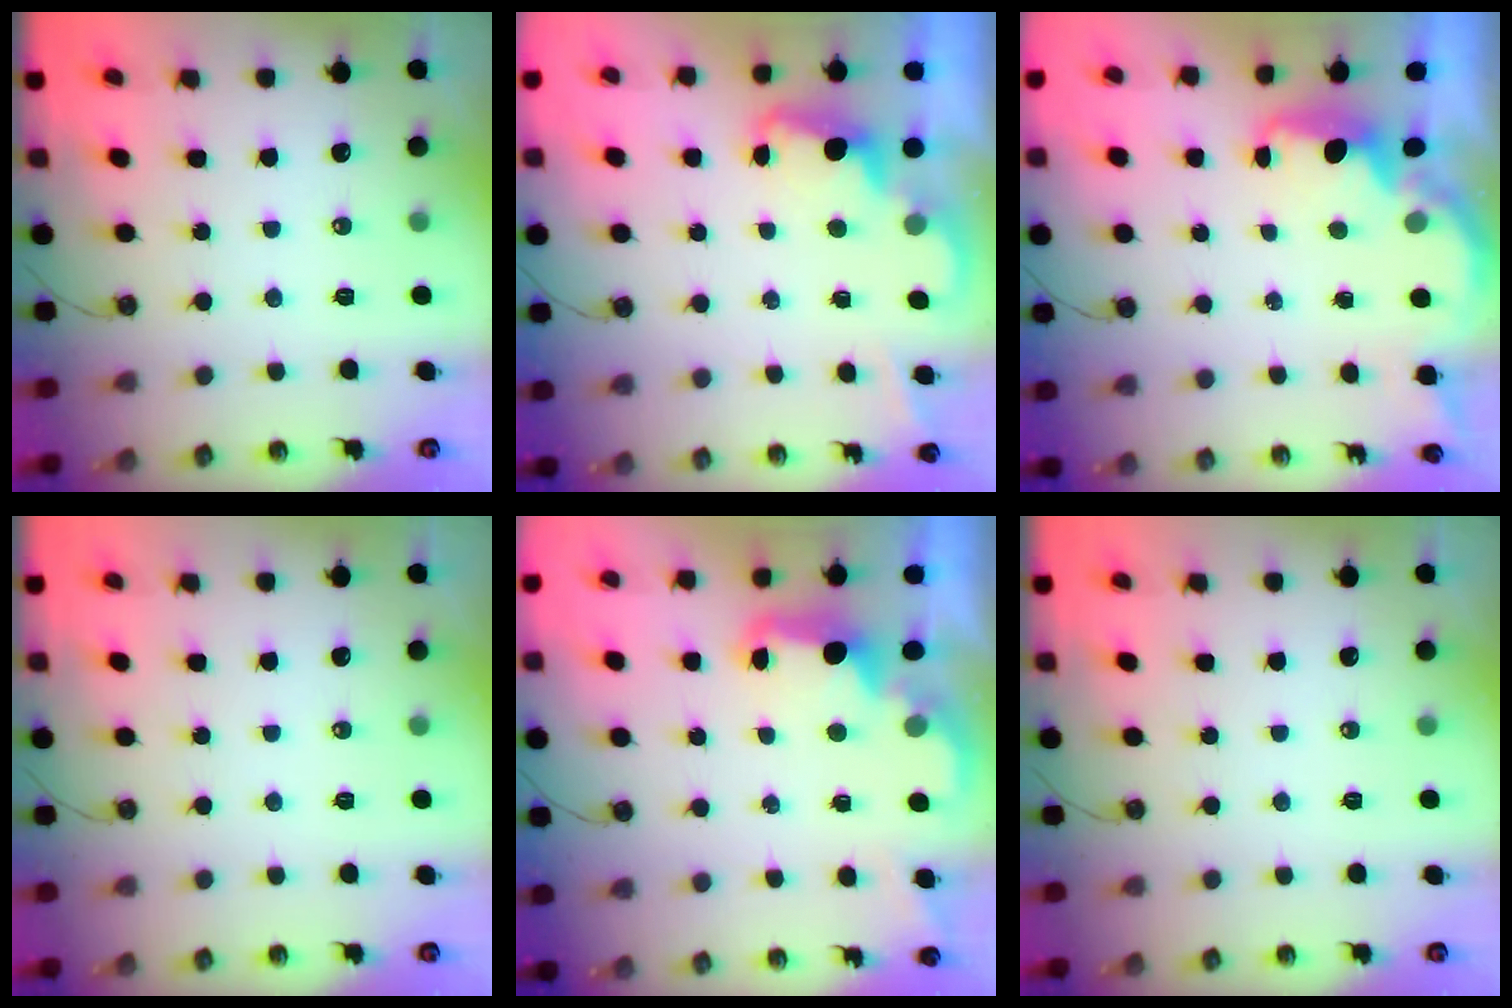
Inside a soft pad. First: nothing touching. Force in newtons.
{"total": 2.3, "press": 2.2, "slide": 0.6}
{"total": 2.3, "press": 2.1, "slide": 0.9}
{"total": 0.0}
{"total": 2.8, "press": 2.6, "slide": 0.9}
{"total": 0.0}